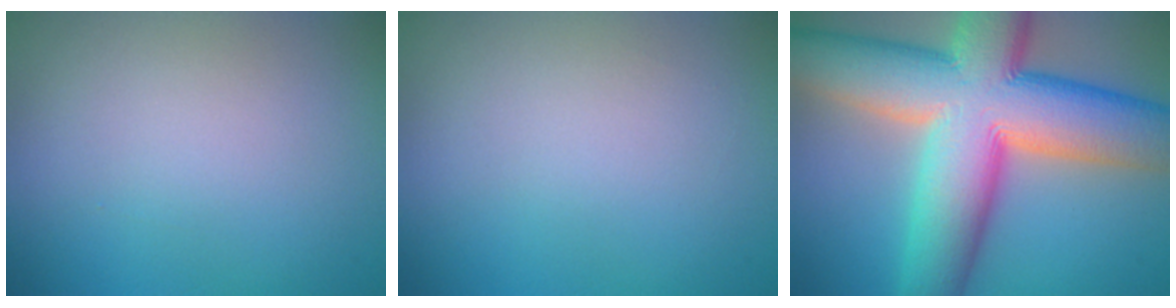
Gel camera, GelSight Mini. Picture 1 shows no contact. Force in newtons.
{"total": 0.0}
{"total": 15.9, "press": 15.9, "slide": 0.8}